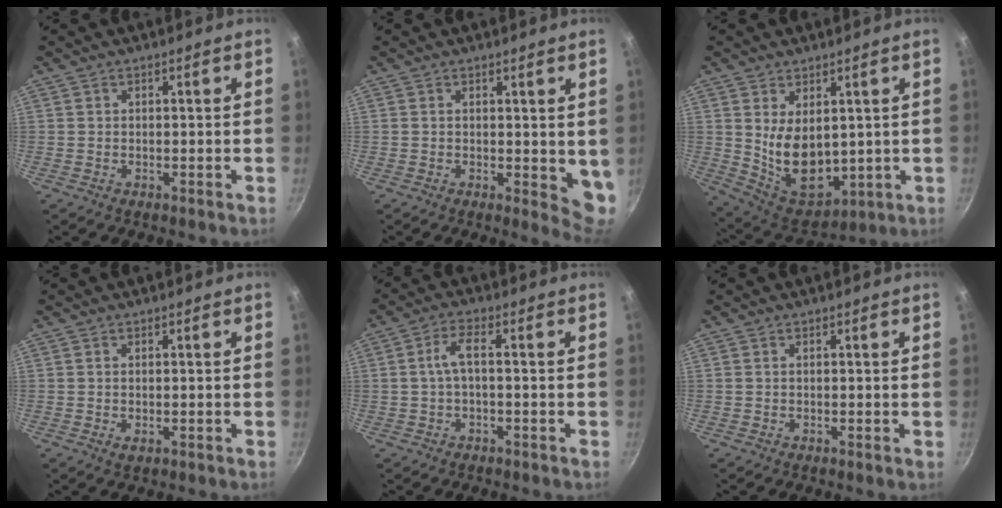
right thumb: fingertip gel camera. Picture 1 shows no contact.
{"total": 5.3, "force": [1.0, 2.4, 4.6], "torque": [-0.048, -0.016, 0.012]}
{"total": 12.2, "force": [1.9, 7.6, 9.3], "torque": [-0.131, -0.042, 0.065]}
{"total": 1.0, "force": [-0.2, 0.6, 0.8], "torque": [-0.015, -0.003, -0.001]}
{"total": 4.0, "force": [-0.6, 1.3, 3.7], "torque": [-0.082, 0.019, -0.013]}
{"total": 0.0}